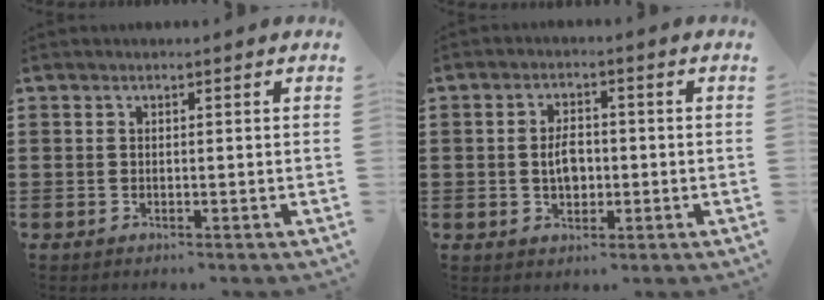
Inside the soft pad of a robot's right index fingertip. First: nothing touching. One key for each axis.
{"total": 4.0, "fx": -0.3, "fy": 2.3, "fz": 3.2, "tx": -0.057, "ty": 0.002, "tz": -0.008}